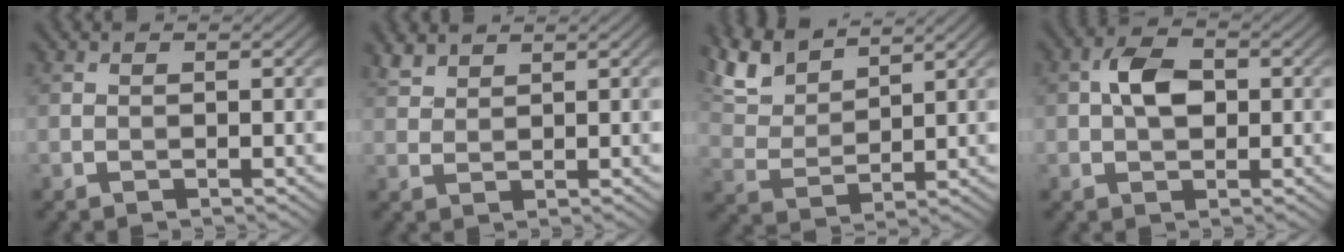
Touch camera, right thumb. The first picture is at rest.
{"total": 2.6, "force": [2.2, 1.0, 1.0], "torque": [-0.028, 0.008, 0.052]}
{"total": 8.7, "force": [6.7, 3.1, 4.6], "torque": [-0.128, 0.018, 0.140]}
{"total": 4.7, "force": [0.4, 2.9, 3.7], "torque": [-0.072, 0.008, 0.001]}